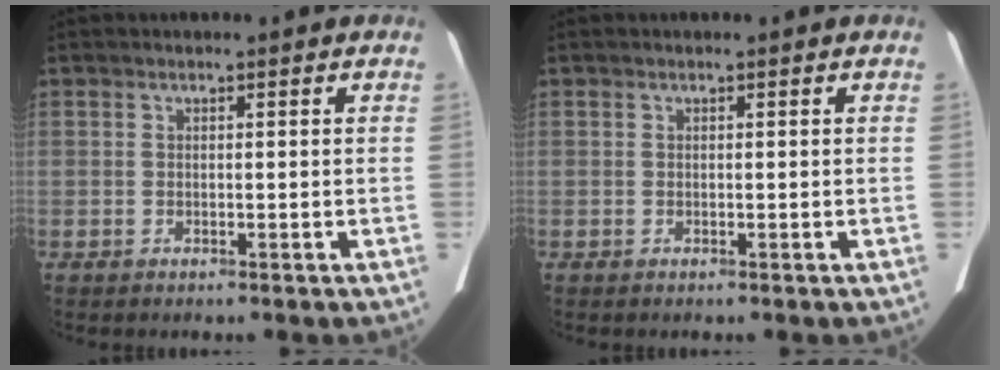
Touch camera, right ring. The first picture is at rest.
{"total": 0.0}